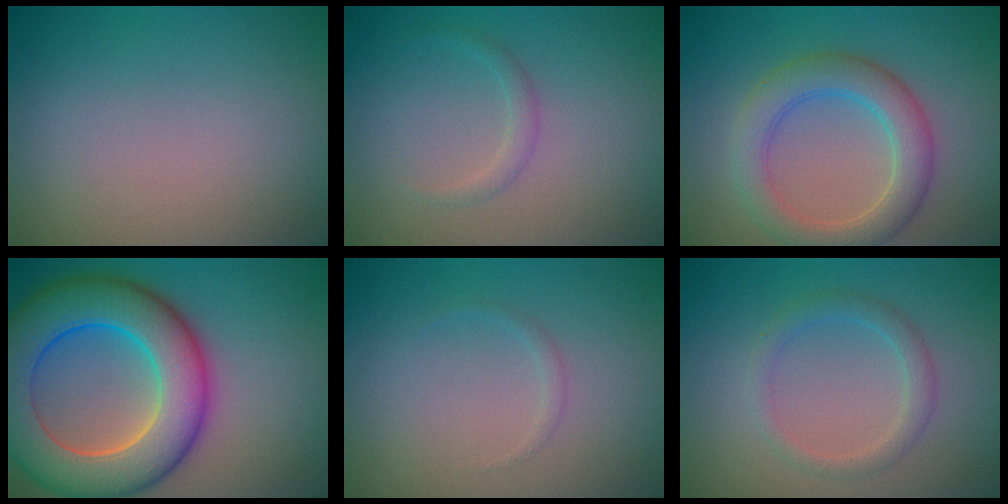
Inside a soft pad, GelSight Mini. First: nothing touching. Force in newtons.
{"total": 1.0, "press": 1.0, "slide": 0.1}
{"total": 4.7, "press": 4.7, "slide": 0.2}
{"total": 11.6, "press": 11.6, "slide": 0.5}
{"total": 0.6, "press": 0.6, "slide": 0.0}
{"total": 2.0, "press": 2.0, "slide": 0.1}